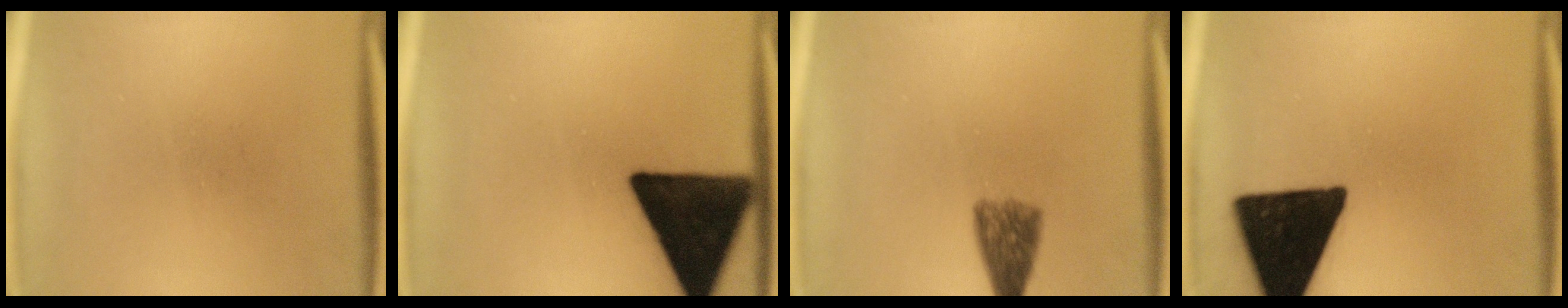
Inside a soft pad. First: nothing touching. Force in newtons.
{"total": 19.5}
{"total": 5.1}
{"total": 19.0}